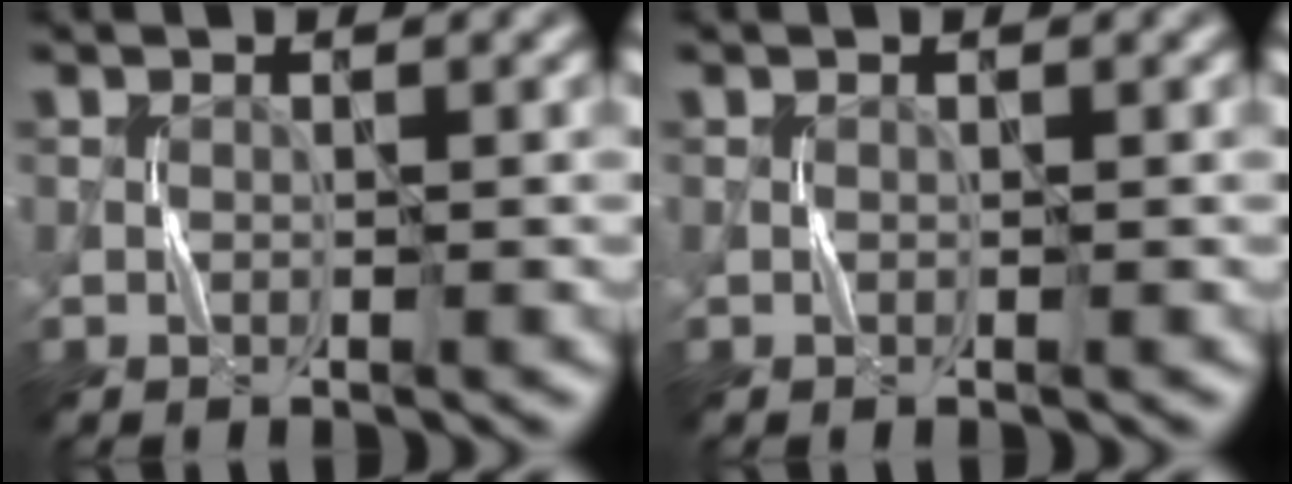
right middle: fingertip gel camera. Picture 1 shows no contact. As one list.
[{"total": 0.0}]